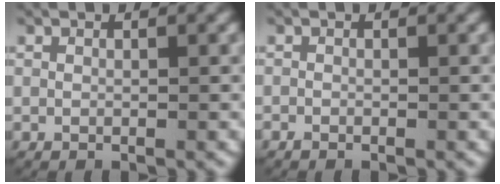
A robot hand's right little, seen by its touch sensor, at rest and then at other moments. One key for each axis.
{"total": 0.7, "fx": -0.6, "fy": 0.3, "fz": 0.2, "tx": -0.005, "ty": -0.003, "tz": -0.013}